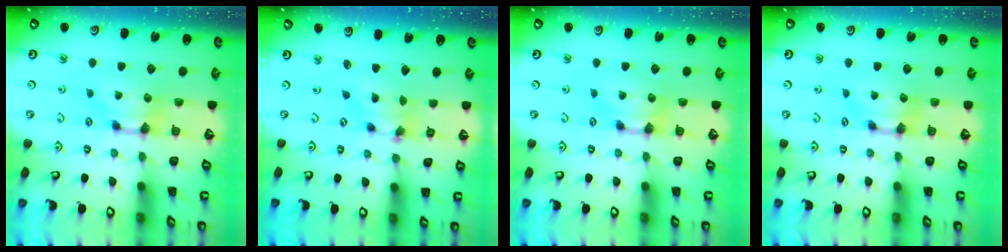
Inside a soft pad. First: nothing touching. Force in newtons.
{"total": 5.1, "press": 4.7, "slide": 1.9}
{"total": 0.0}
{"total": 0.0}